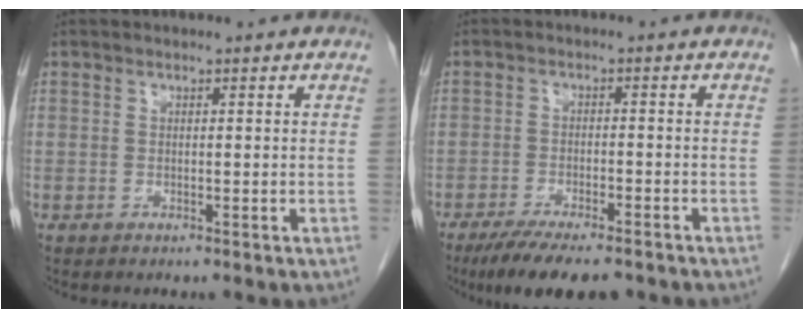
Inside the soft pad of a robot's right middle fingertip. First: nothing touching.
{"total": 10.1, "force": [-7.9, 2.5, 5.8], "torque": [-0.089, -0.016, -0.121]}